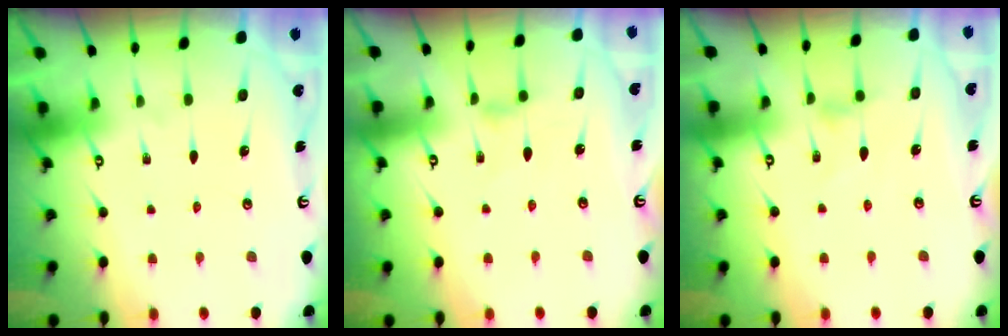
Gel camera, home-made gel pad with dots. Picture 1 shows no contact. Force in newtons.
{"total": 2.3, "press": 2.2, "slide": 0.5}
{"total": 2.6, "press": 2.5, "slide": 0.5}